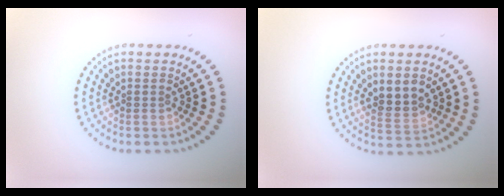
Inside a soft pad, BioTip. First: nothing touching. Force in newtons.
{"total": 3.0, "press": 2.9, "slide": 0.9}